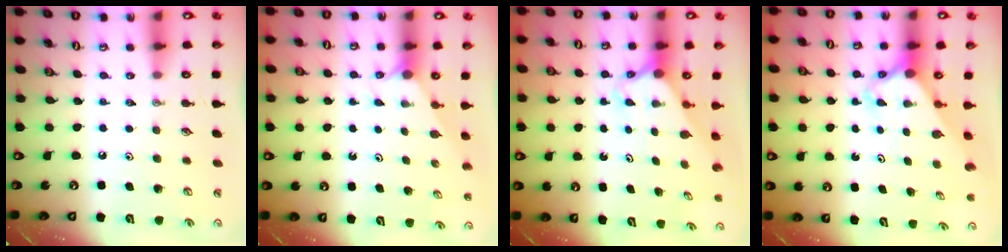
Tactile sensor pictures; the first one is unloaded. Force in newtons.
{"total": 0.9, "press": 0.9, "slide": 0.2}
{"total": 2.7, "press": 2.7, "slide": 0.2}
{"total": 3.0, "press": 3.0, "slide": 0.2}